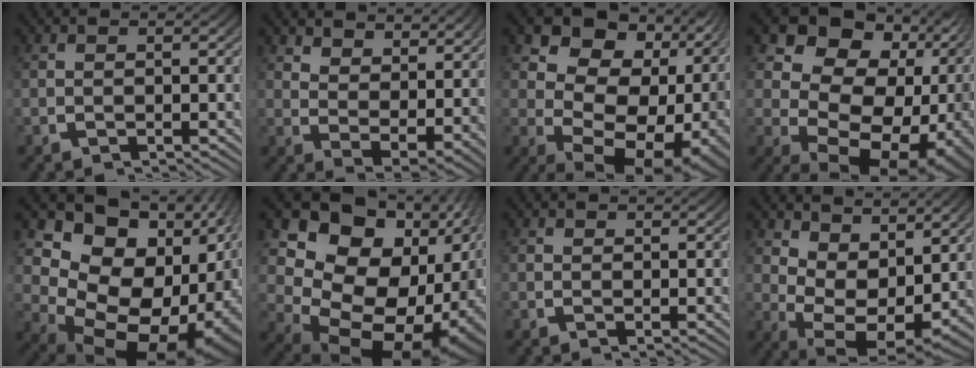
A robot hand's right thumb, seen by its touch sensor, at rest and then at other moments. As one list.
[{"total": 5.3, "force": [1.5, 3.2, 4.0], "torque": [-0.069, -0.031, 0.041]}, {"total": 17.5, "force": [-1.6, 11.8, 12.8], "torque": [-0.211, -0.050, -0.007]}, {"total": 19.3, "force": [-0.5, 13.6, 13.7], "torque": [-0.243, -0.047, 0.009]}, {"total": 17.1, "force": [-1.6, 11.6, 12.5], "torque": [-0.222, -0.056, 0.000]}, {"total": 19.3, "force": [-1.2, 13.5, 13.8], "torque": [-0.251, -0.057, 0.004]}, {"total": 1.1, "force": [0.9, 0.5, 0.4], "torque": [0.002, -0.004, 0.018]}, {"total": 8.4, "force": [0.0, 5.3, 6.5], "torque": [-0.131, -0.055, 0.018]}]